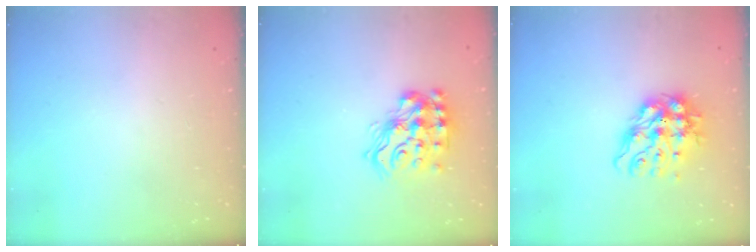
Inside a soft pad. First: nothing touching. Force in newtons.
{"total": 16.1, "press": 16.1, "slide": 1.1}
{"total": 12.9, "press": 12.8, "slide": 1.4}